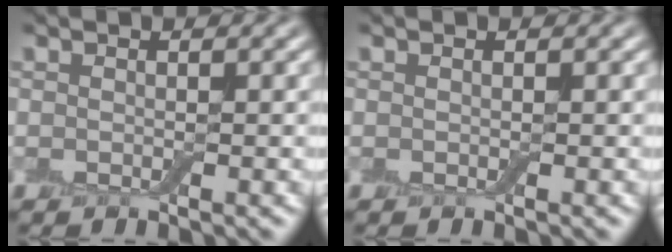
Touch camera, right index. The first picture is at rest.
{"total": 0.0}